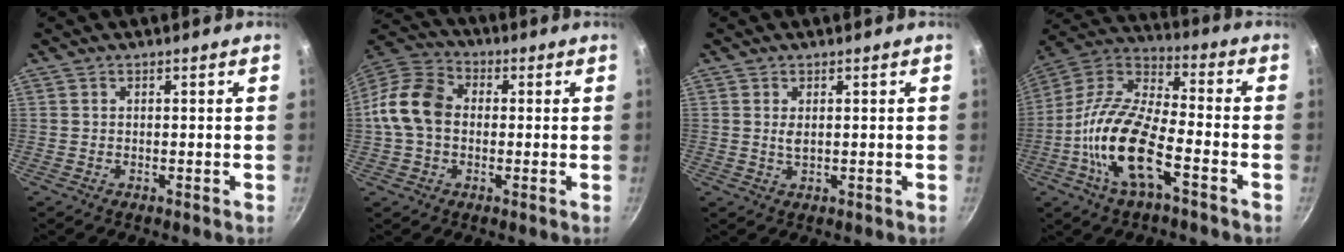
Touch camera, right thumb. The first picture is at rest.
{"total": 11.8, "force": [-0.1, 8.9, 7.8], "torque": [-0.126, 0.028, -0.022]}
{"total": 1.8, "force": [0.4, 0.9, 1.5], "torque": [-0.029, -0.002, 0.009]}
{"total": 18.0, "force": [-6.8, 7.3, 15.0], "torque": [-0.285, 0.044, -0.149]}